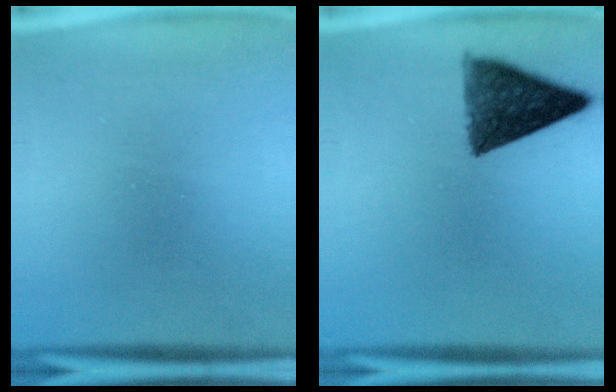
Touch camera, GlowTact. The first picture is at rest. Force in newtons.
{"total": 9.5}